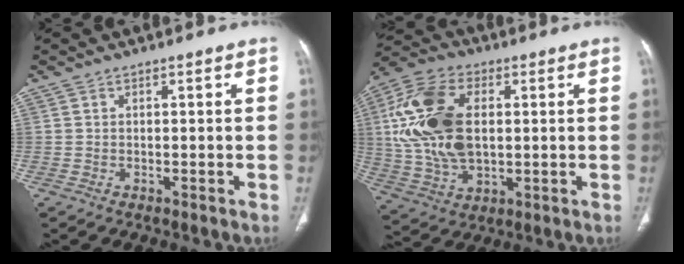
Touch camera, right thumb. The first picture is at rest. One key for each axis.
{"total": 18.5, "fx": 2.5, "fy": 11.2, "fz": 14.5, "tx": -0.296, "ty": 0.003, "tz": 0.048}